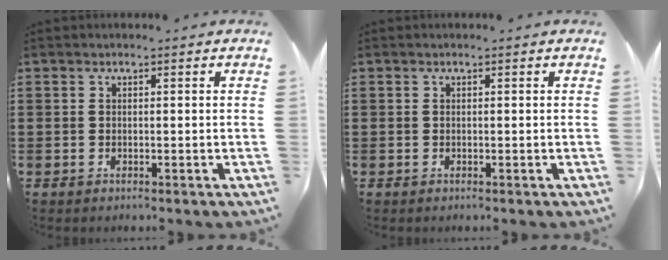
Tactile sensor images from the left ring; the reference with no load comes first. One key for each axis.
{"total": 0.0}